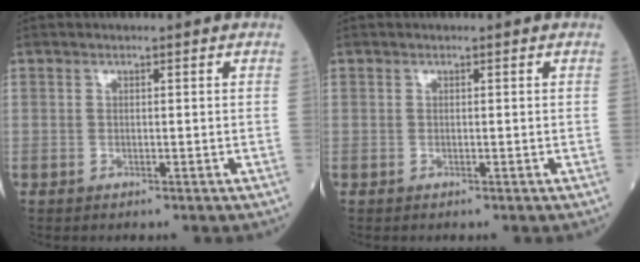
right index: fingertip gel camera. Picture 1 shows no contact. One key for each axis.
{"total": 0.0}